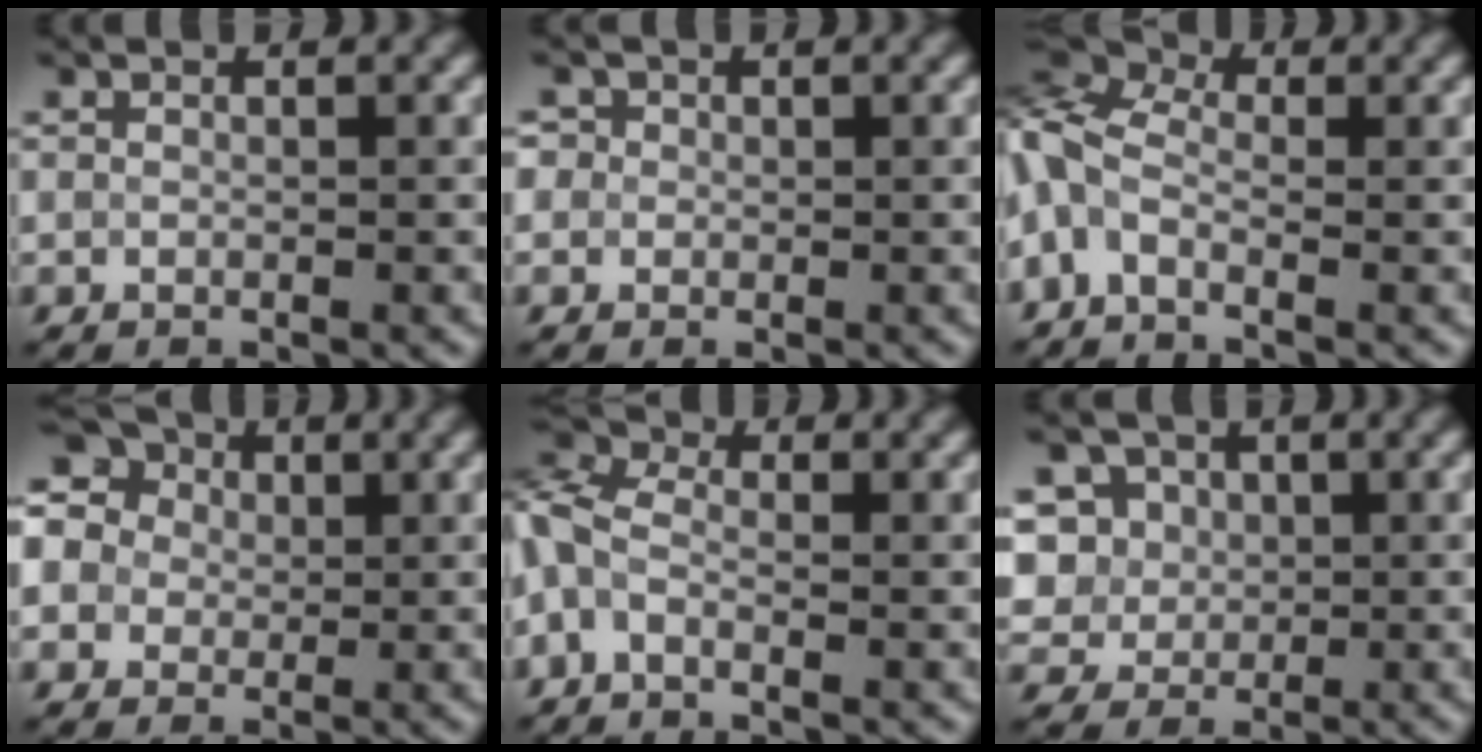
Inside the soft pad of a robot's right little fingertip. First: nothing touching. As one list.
[{"total": 2.5, "force": [1.1, 2.1, 0.9], "torque": [-0.002, 0.021, -0.003]}, {"total": 6.1, "force": [-0.8, 3.4, 5.0], "torque": [-0.124, 0.015, -0.034]}, {"total": 13.3, "force": [4.4, 11.1, 5.9], "torque": [-0.136, 0.056, 0.040]}, {"total": 4.9, "force": [-1.2, 2.9, 3.9], "torque": [-0.104, 0.007, -0.036]}, {"total": 8.2, "force": [2.8, 6.8, 3.5], "torque": [-0.067, 0.029, 0.029]}]